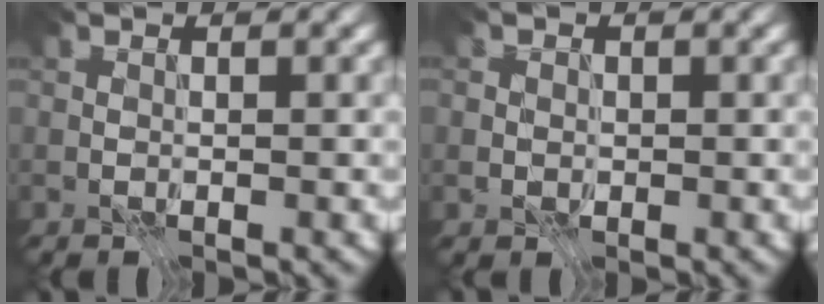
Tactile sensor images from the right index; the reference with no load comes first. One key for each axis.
{"total": 1.1, "fx": 0.1, "fy": 1.1, "fz": 0.3, "tx": 0.004, "ty": -0.001, "tz": -0.004}